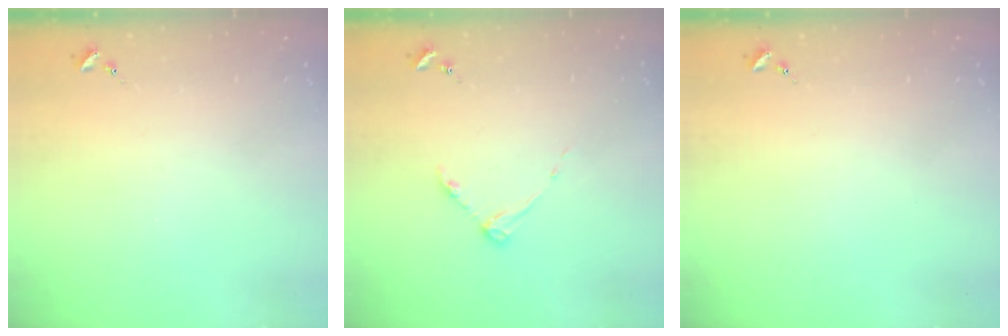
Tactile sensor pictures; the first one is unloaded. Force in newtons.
{"total": 4.9, "press": 4.8, "slide": 0.7}
{"total": 0.0}